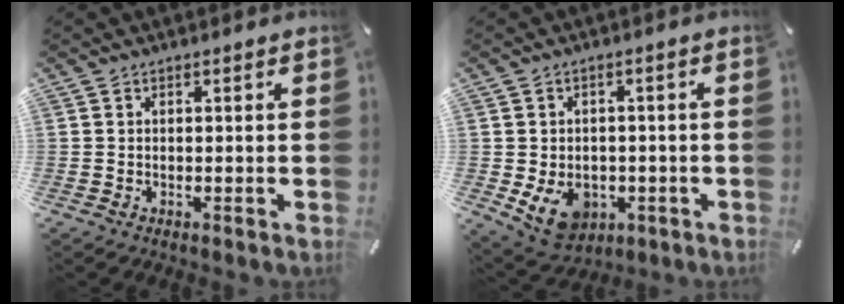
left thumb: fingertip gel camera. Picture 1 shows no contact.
{"total": 9.2, "force": [-2.8, 7.2, 5.0], "torque": [-0.097, 0.008, -0.051]}